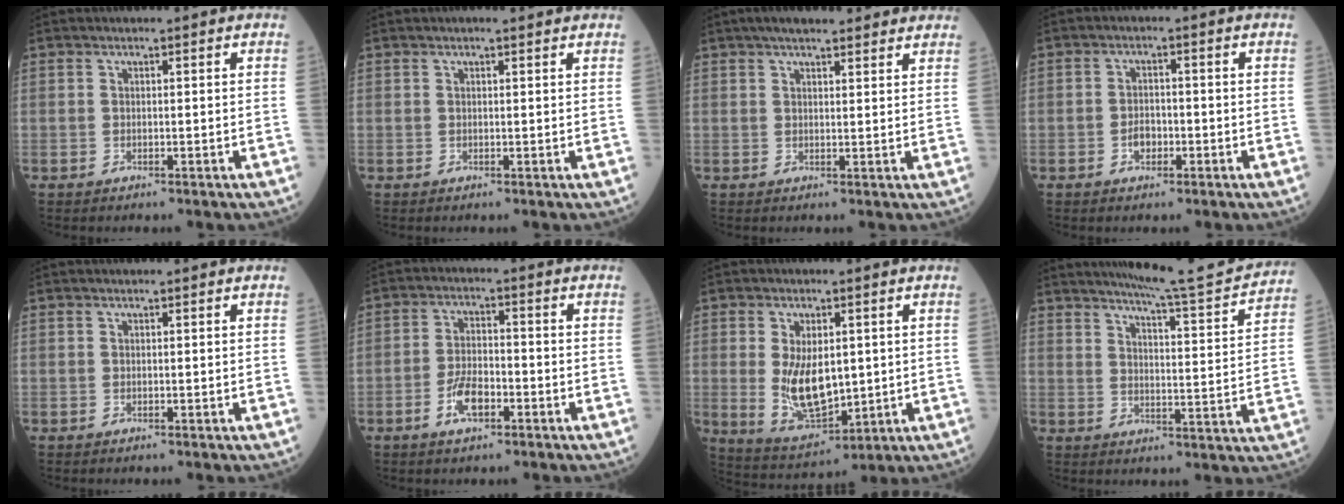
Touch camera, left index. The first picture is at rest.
{"total": 1.3, "force": [1.1, 0.1, 0.7], "torque": [-0.013, 0.008, 0.016]}
{"total": 9.9, "force": [8.1, 2.0, 5.2], "torque": [-0.066, 0.033, 0.107]}
{"total": 2.6, "force": [-1.1, 1.7, 1.7], "torque": [-0.031, 0.004, -0.019]}
{"total": 0.0}
{"total": 5.5, "force": [-2.7, 2.2, 4.3], "torque": [-0.090, 0.002, -0.051]}
{"total": 9.6, "force": [0.4, 4.7, 8.4], "torque": [-0.161, -0.010, 0.025]}
{"total": 13.8, "force": [13.0, -0.5, 4.4], "torque": [-0.068, -0.032, 0.166]}